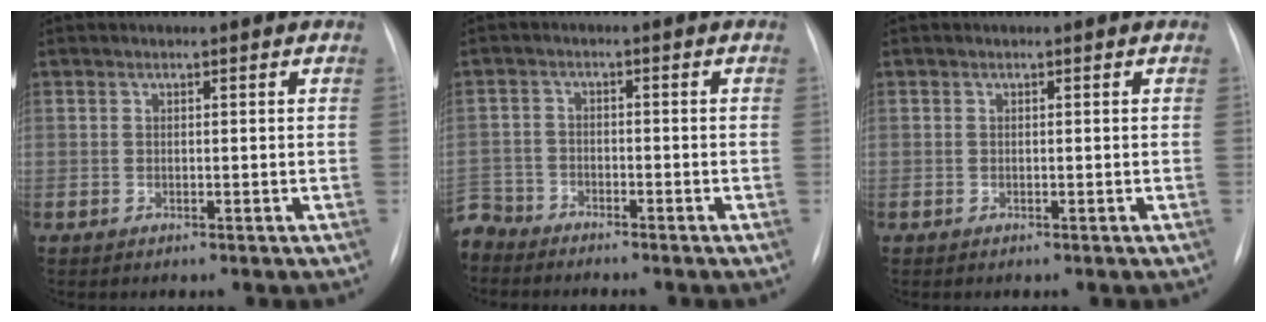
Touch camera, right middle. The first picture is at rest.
{"total": 6.1, "force": [-5.8, 2.0, 0.0], "torque": [0.004, -0.011, -0.115]}
{"total": 0.0}